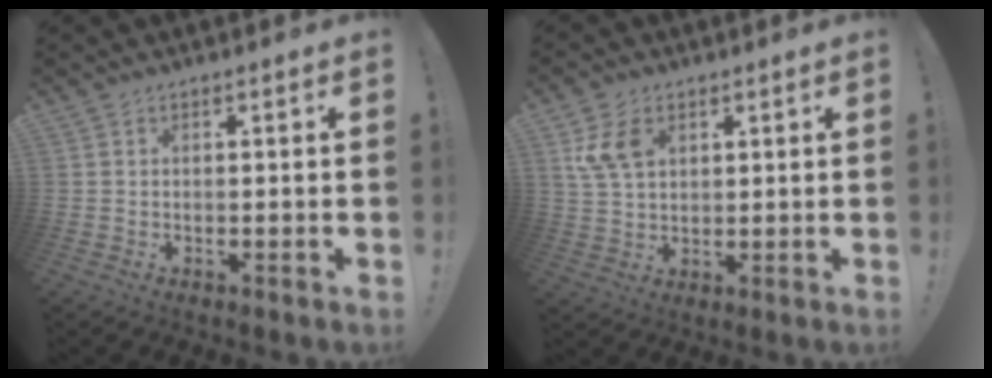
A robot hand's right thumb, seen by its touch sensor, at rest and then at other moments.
{"total": 9.1, "force": [3.6, 6.3, 5.4], "torque": [-0.109, -0.003, 0.073]}